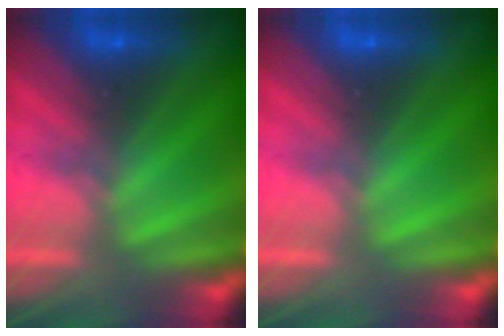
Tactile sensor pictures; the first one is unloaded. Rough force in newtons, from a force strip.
{"total": 0.0}